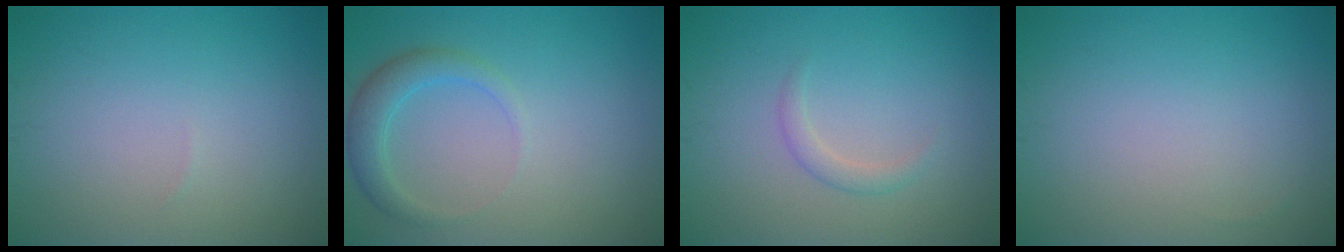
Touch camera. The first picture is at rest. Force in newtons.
{"total": 2.6, "press": 2.6, "slide": 0.0}
{"total": 1.3, "press": 1.3, "slide": 0.1}
{"total": 0.0}